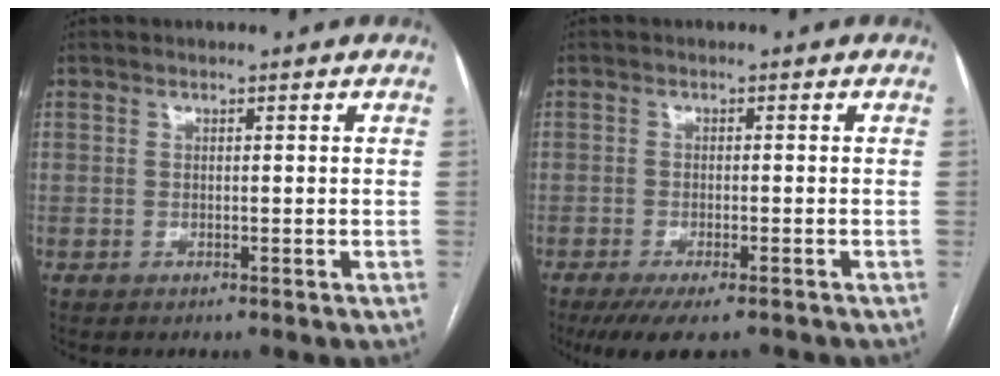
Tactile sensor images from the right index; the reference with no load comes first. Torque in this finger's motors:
{"motor_torque": [0.78, -0.76, 0.37, 0.09]}